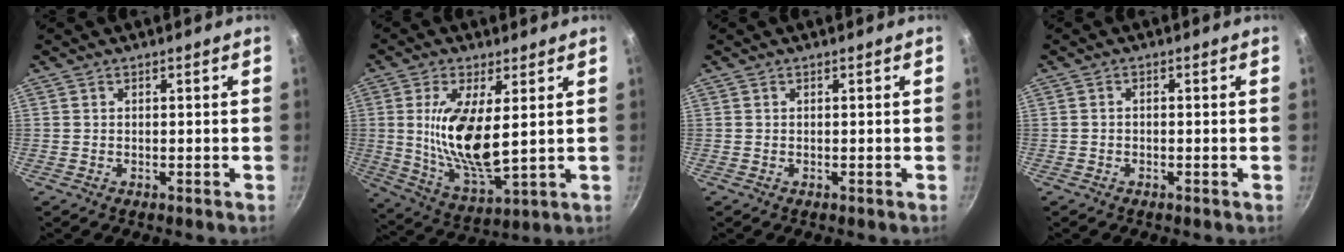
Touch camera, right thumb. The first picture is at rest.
{"total": 14.2, "force": [2.3, 5.2, 13.0], "torque": [-0.250, -0.026, 0.049]}
{"total": 0.0}
{"total": 0.8, "force": [-0.4, 0.4, 0.5], "torque": [-0.012, 0.007, -0.009]}